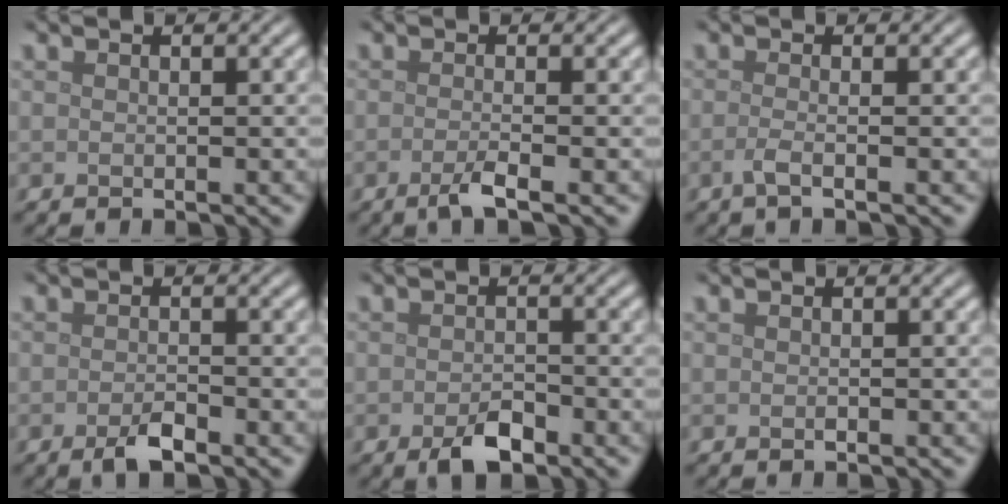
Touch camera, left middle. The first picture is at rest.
{"total": 2.0, "force": [-1.0, 0.4, 1.7], "torque": [-0.027, -0.001, -0.026]}
{"total": 1.8, "force": [-0.6, 0.6, 1.6], "torque": [-0.025, -0.005, -0.021]}
{"total": 2.0, "force": [-1.2, 0.6, 1.5], "torque": [-0.030, -0.002, -0.024]}
{"total": 2.7, "force": [-1.6, 1.2, 1.8], "torque": [-0.033, -0.002, -0.029]}
{"total": 0.0}